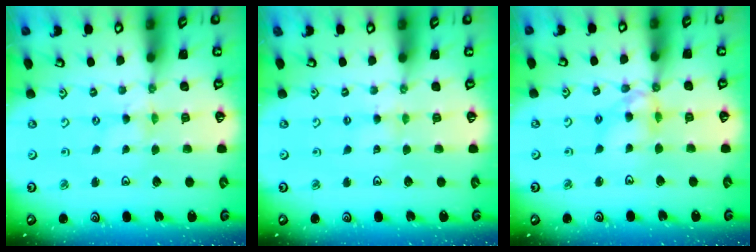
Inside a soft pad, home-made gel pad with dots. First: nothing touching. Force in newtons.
{"total": 2.6, "press": 2.6, "slide": 0.3}
{"total": 11.3, "press": 11.3, "slide": 1.3}